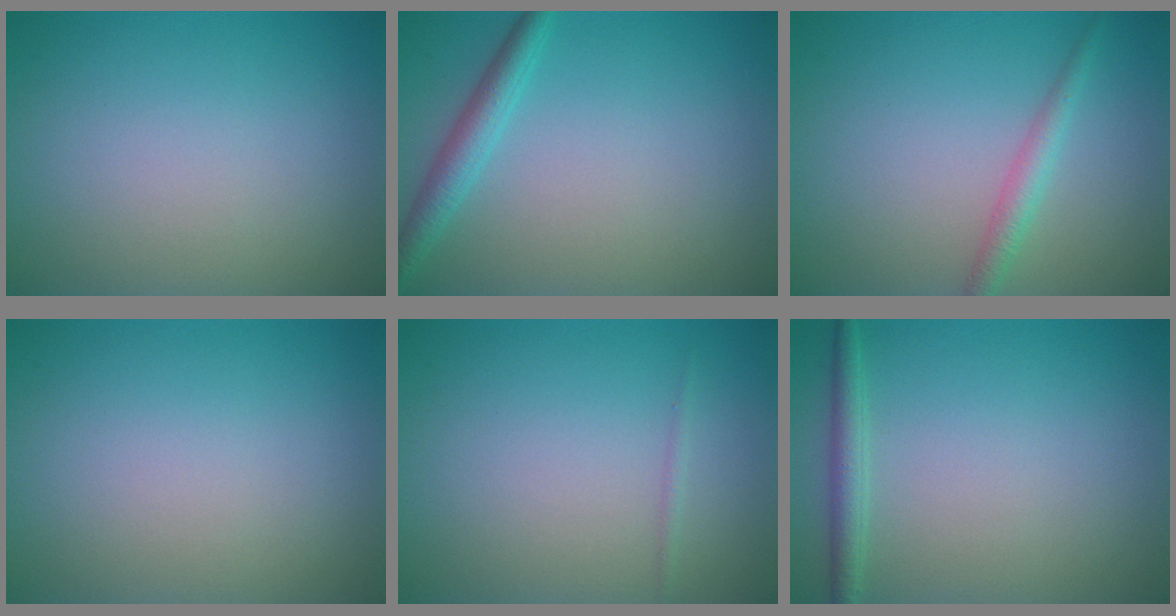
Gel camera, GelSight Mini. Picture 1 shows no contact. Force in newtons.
{"total": 2.5, "press": 2.5, "slide": 0.1}
{"total": 2.0, "press": 2.0, "slide": 0.1}
{"total": 0.0}
{"total": 0.5, "press": 0.5, "slide": 0.0}
{"total": 1.9, "press": 1.9, "slide": 0.1}